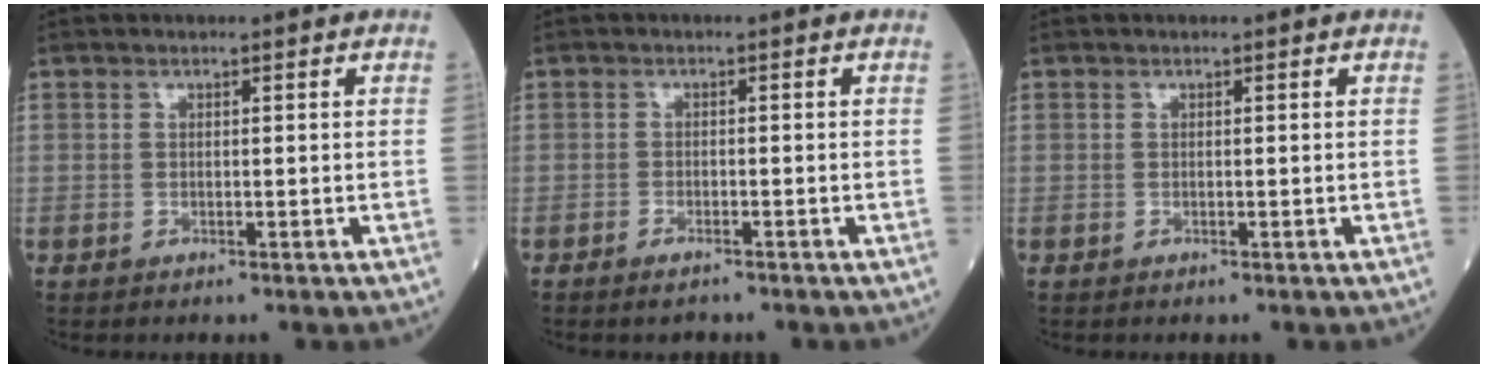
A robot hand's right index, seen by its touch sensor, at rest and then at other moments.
{"total": 1.4, "force": [-1.2, 0.3, 0.7], "torque": [-0.017, -0.002, -0.015]}
{"total": 0.0}